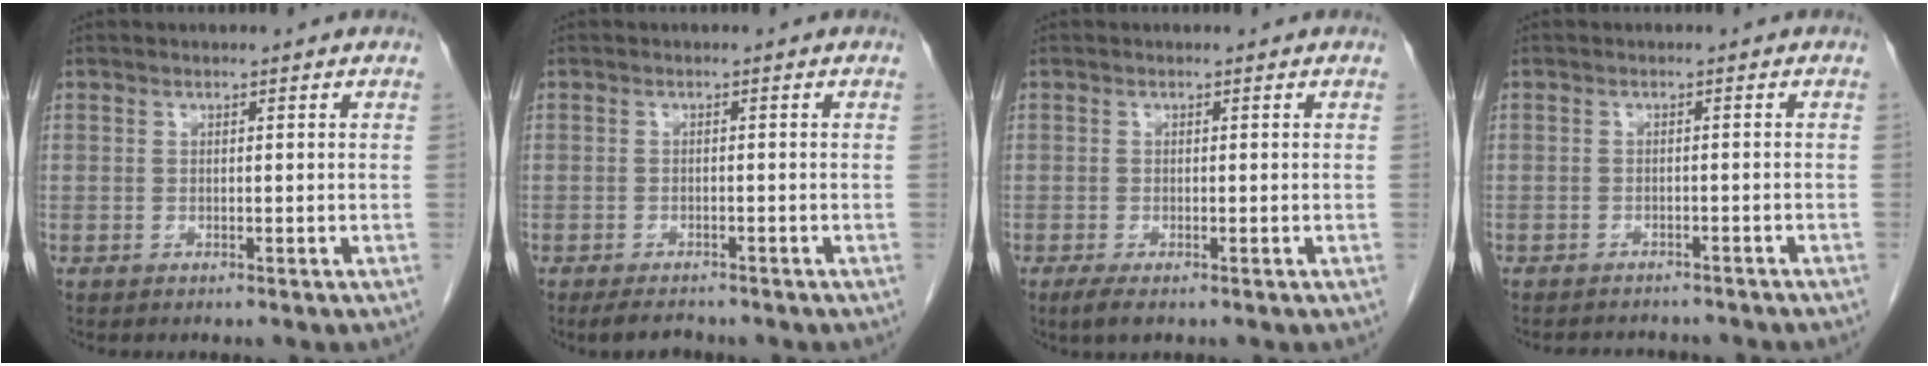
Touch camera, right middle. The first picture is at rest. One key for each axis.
{"total": 3.1, "fx": -2.8, "fy": 1.0, "fz": 1.2, "tx": -0.024, "ty": -0.006, "tz": -0.043}
{"total": 2.0, "fx": -1.3, "fy": 0.5, "fz": 1.4, "tx": -0.032, "ty": -0.007, "tz": -0.024}
{"total": 7.1, "fx": -6.5, "fy": 2.0, "fz": 2.1, "tx": -0.027, "ty": 0.000, "tz": -0.075}